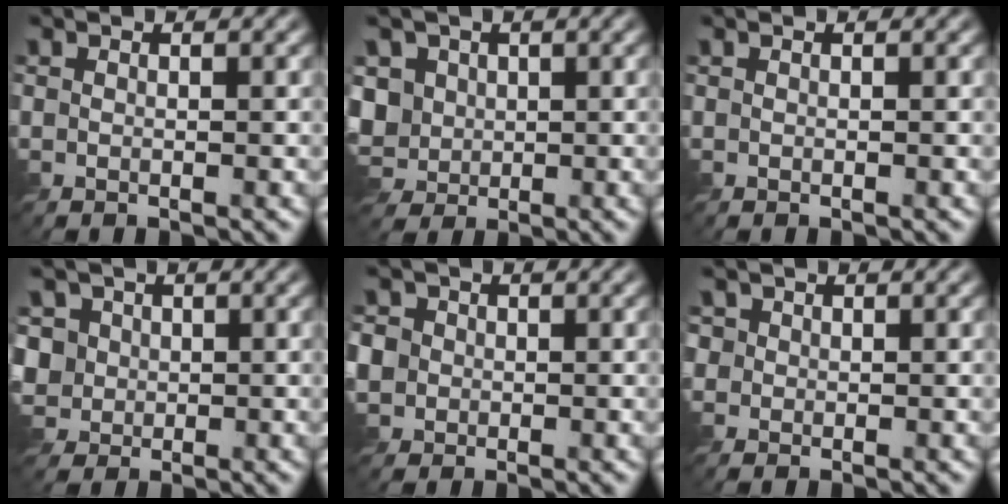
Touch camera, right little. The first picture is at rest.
{"total": 6.7, "force": [0.4, 5.7, 3.5], "torque": [-0.091, 0.018, -0.003]}
{"total": 0.0}
{"total": 6.1, "force": [1.3, 5.3, 2.6], "torque": [-0.067, 0.014, 0.017]}
{"total": 5.8, "force": [0.5, 5.3, 2.3], "torque": [-0.068, 0.024, -0.002]}
{"total": 2.9, "force": [1.2, 2.4, 1.0], "torque": [-0.043, 0.001, 0.027]}